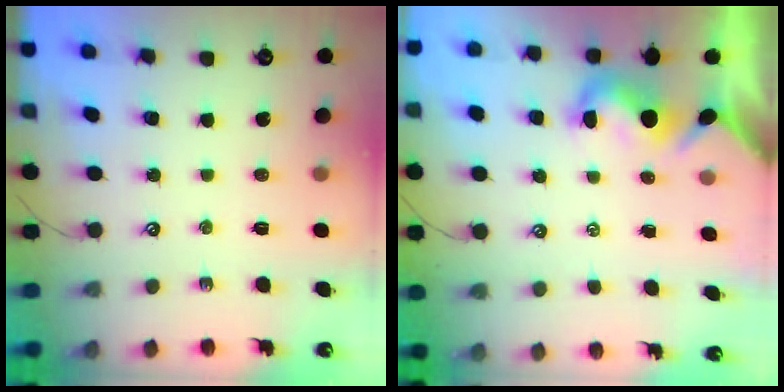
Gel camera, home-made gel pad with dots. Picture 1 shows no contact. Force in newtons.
{"total": 1.4, "press": 1.1, "slide": 0.9}